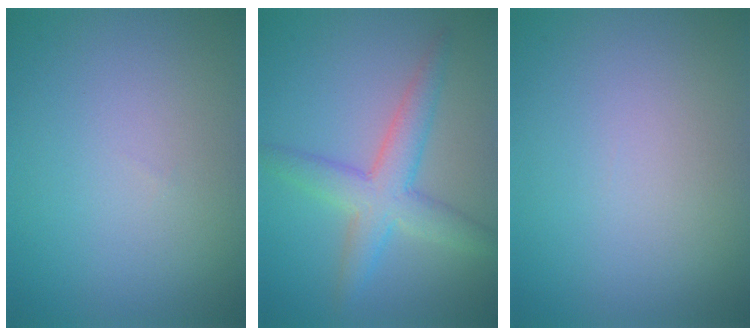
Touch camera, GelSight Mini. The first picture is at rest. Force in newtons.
{"total": 4.6, "press": 4.6, "slide": 0.1}
{"total": 0.0}